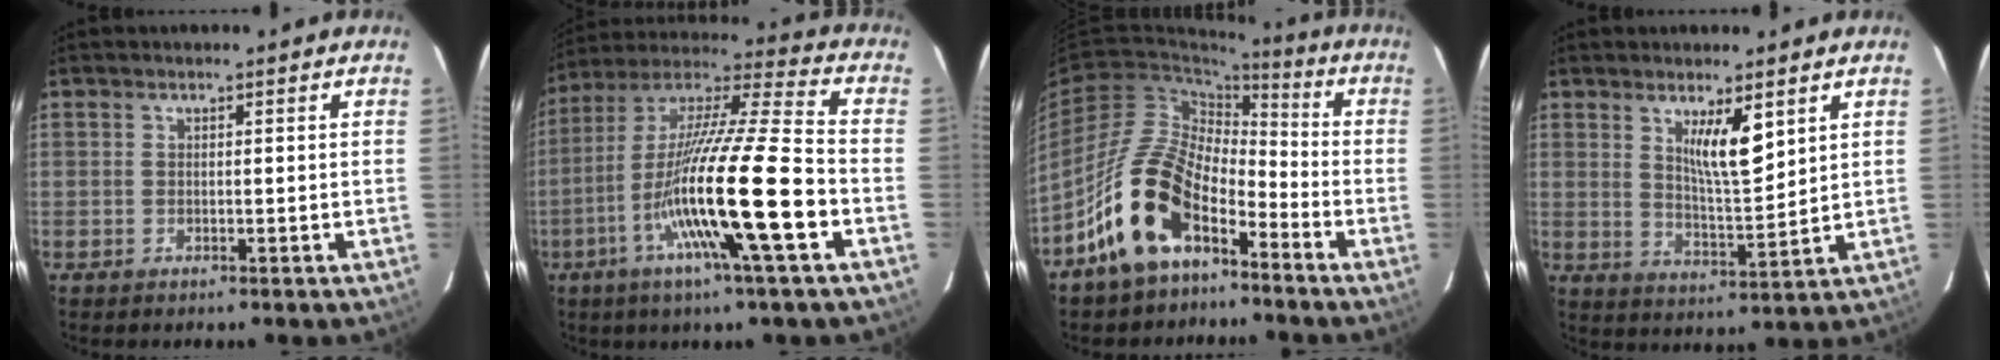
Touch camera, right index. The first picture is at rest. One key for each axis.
{"total": 20.1, "fx": -6.4, "fy": 0.0, "fz": 19.1, "tx": -0.366, "ty": -0.017, "tz": -0.122}
{"total": 12.3, "fx": -7.4, "fy": 5.6, "fz": 8.1, "tx": -0.174, "ty": 0.013, "tz": -0.141}
{"total": 6.9, "fx": 3.5, "fy": 1.2, "fz": 5.9, "tx": -0.103, "ty": -0.014, "tz": 0.067}